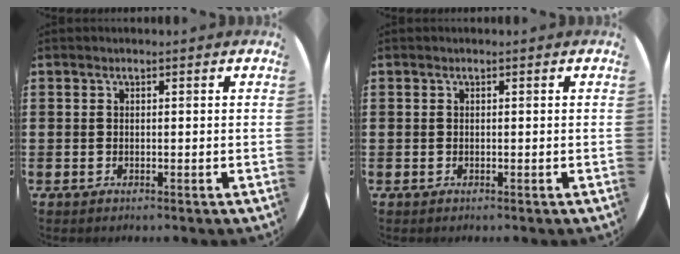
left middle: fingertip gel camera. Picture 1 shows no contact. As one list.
[{"total": 0.0}]